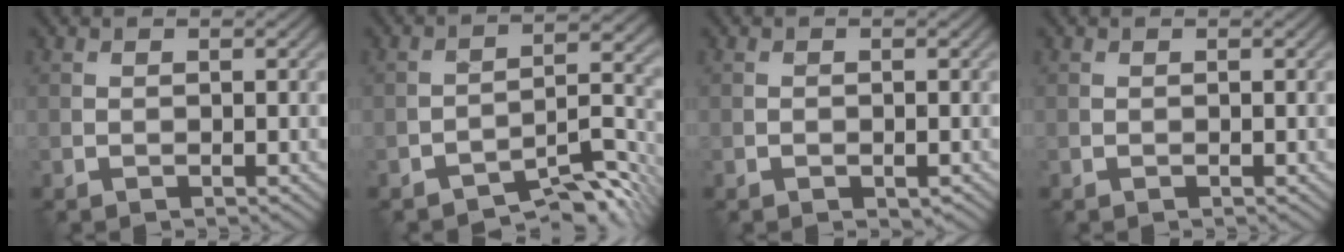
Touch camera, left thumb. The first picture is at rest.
{"total": 7.0, "force": [-5.4, 2.2, 4.0], "torque": [-0.046, 0.009, -0.095]}
{"total": 1.1, "force": [-0.6, 0.6, 0.8], "torque": [-0.011, -0.003, -0.009]}
{"total": 0.0}